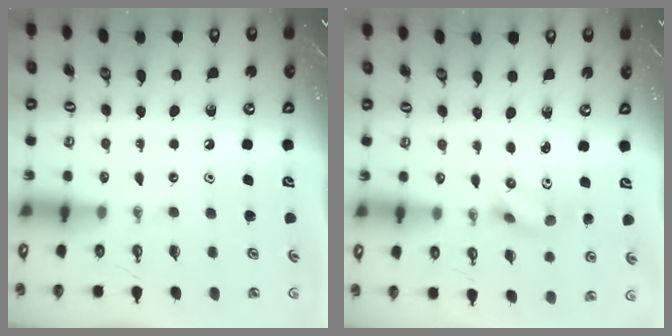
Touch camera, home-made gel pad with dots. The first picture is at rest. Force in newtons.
{"total": 2.9, "press": 1.1, "slide": 2.7}